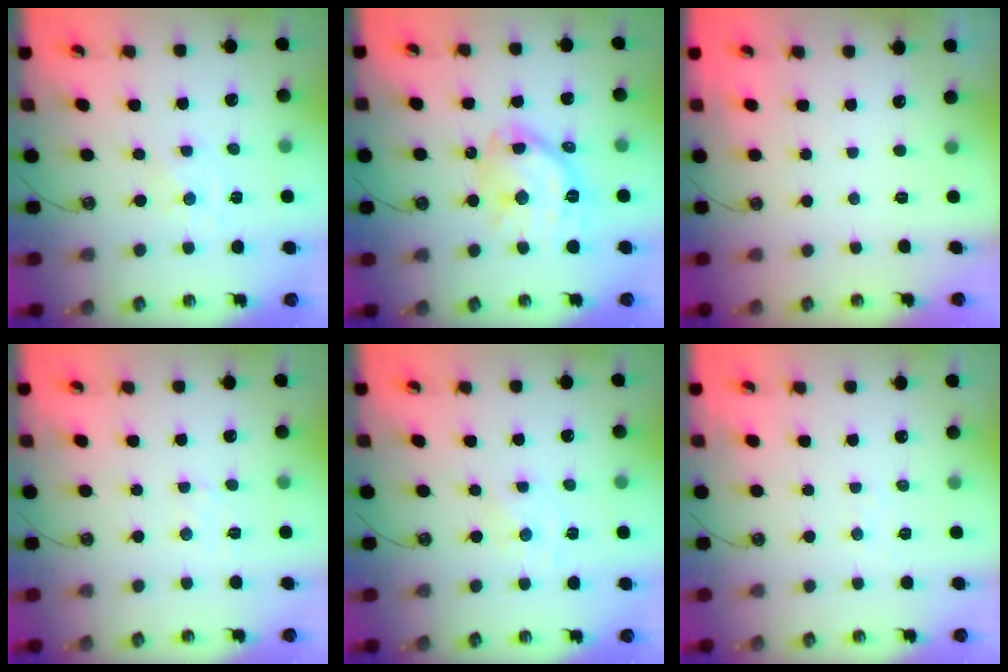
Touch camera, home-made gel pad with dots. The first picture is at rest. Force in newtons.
{"total": 15.0, "press": 14.9, "slide": 1.4}
{"total": 0.0}
{"total": 2.8, "press": 2.8, "slide": 0.4}
{"total": 0.0}
{"total": 3.6, "press": 3.6, "slide": 0.5}